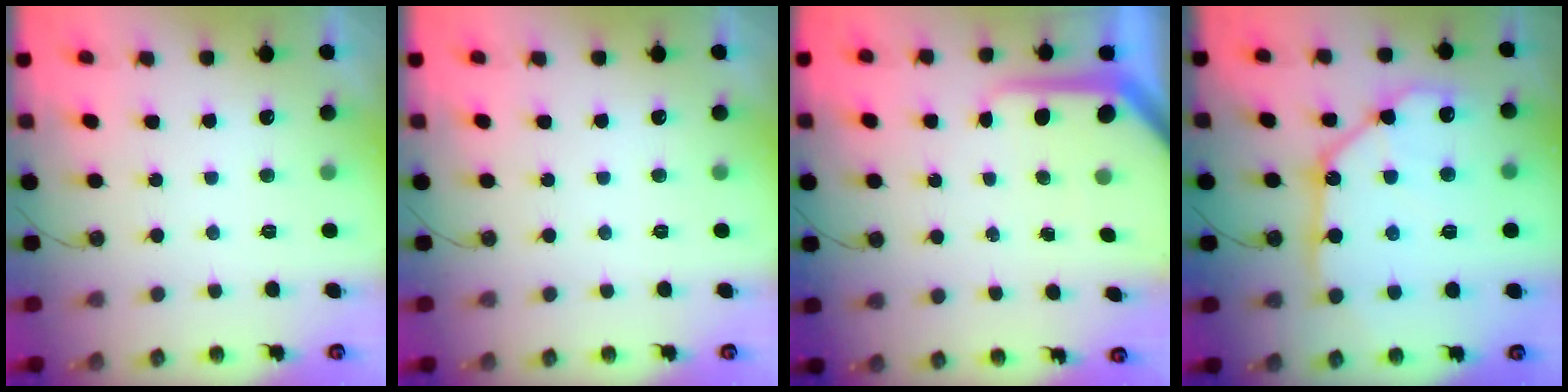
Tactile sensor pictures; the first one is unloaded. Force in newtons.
{"total": 0.0}
{"total": 7.2, "press": 7.2, "slide": 0.7}
{"total": 16.1, "press": 16.0, "slide": 2.0}